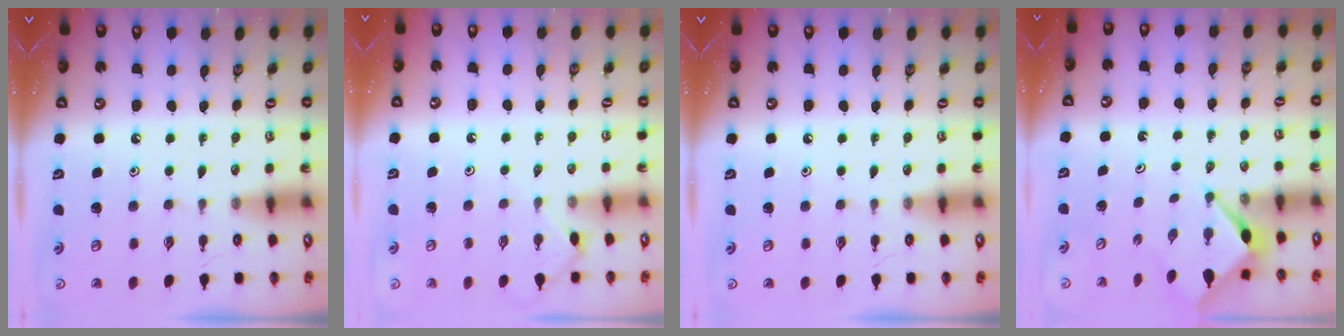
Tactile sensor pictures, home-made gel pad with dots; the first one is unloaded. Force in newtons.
{"total": 3.3, "press": 3.3, "slide": 0.6}
{"total": 0.0}
{"total": 2.9, "press": 2.9, "slide": 0.3}